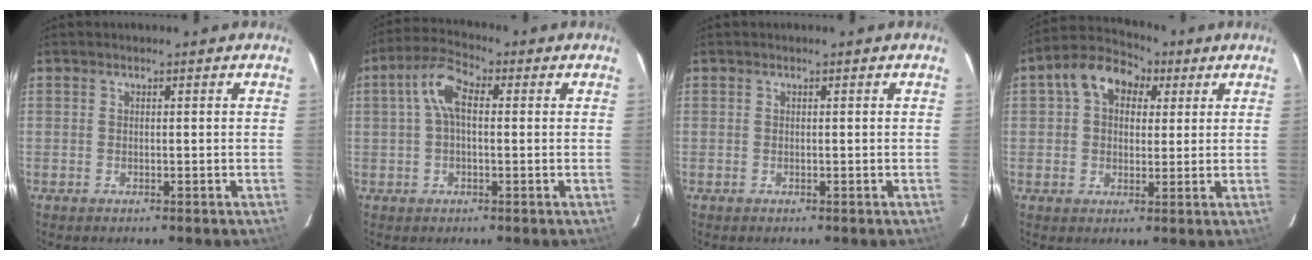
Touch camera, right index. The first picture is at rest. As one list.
[{"total": 6.6, "force": [0.8, 3.2, 5.7], "torque": [-0.117, 0.024, 0.014]}, {"total": 0.0}, {"total": 9.9, "force": [3.6, 7.2, 5.8], "torque": [-0.114, 0.043, 0.052]}]